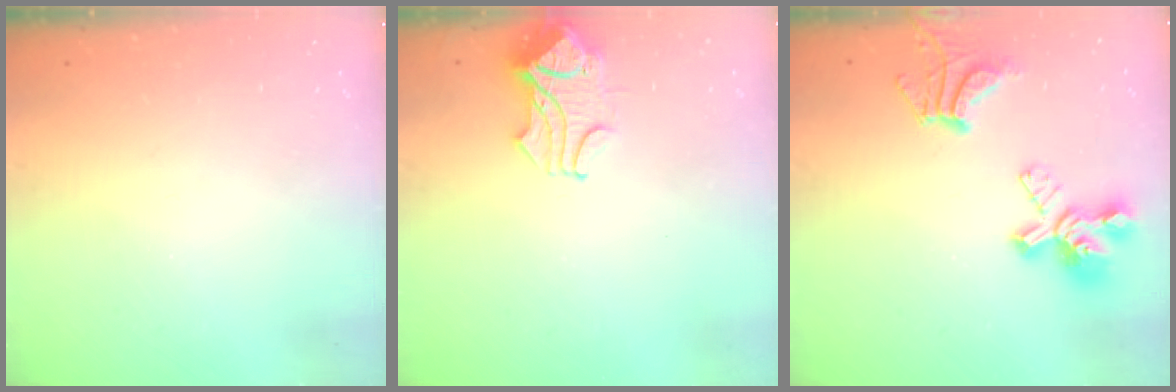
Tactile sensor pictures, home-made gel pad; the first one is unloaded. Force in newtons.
{"total": 2.0, "press": 1.9, "slide": 0.7}
{"total": 8.0, "press": 7.6, "slide": 2.4}